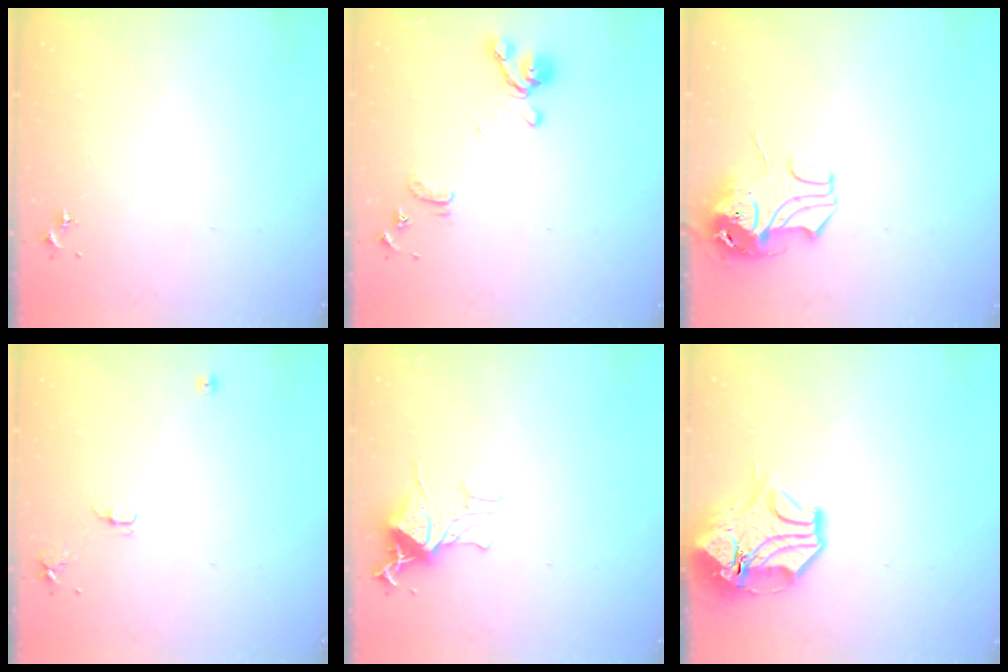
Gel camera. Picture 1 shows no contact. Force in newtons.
{"total": 12.8, "press": 12.7, "slide": 1.4}
{"total": 9.5, "press": 9.4, "slide": 1.2}
{"total": 7.2, "press": 7.2, "slide": 0.8}
{"total": 11.3, "press": 11.3, "slide": 0.9}
{"total": 15.1, "press": 14.9, "slide": 2.5}